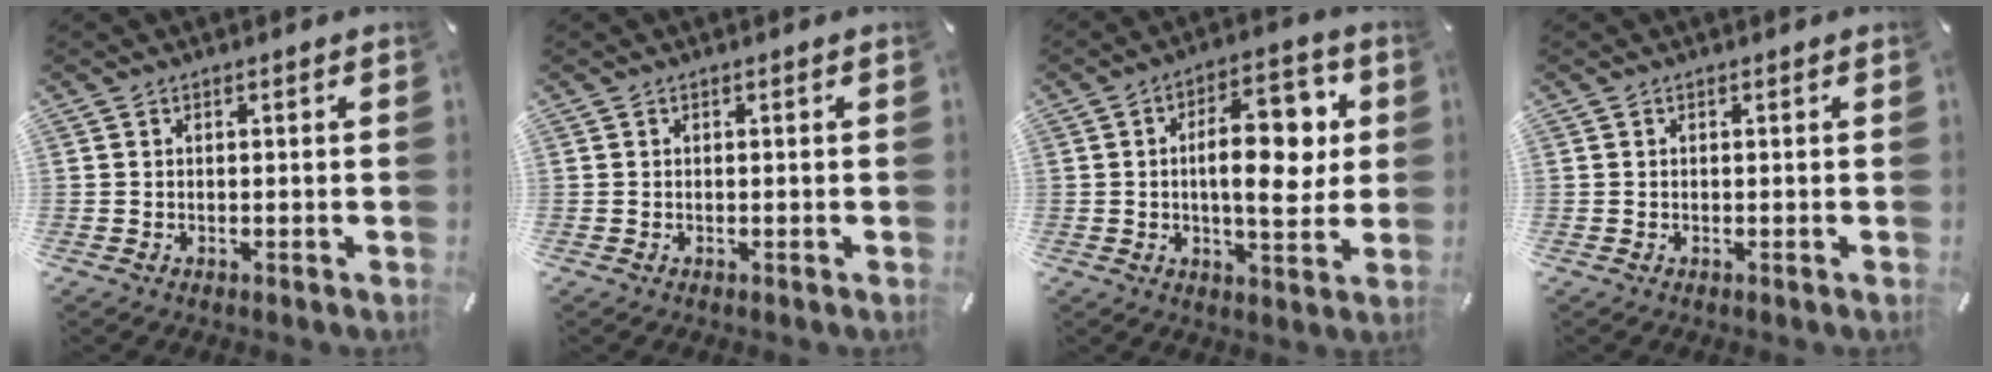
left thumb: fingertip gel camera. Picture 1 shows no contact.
{"total": 0.0}
{"total": 15.3, "force": [2.0, 7.3, 13.3], "torque": [-0.184, 0.002, 0.028]}
{"total": 0.0}